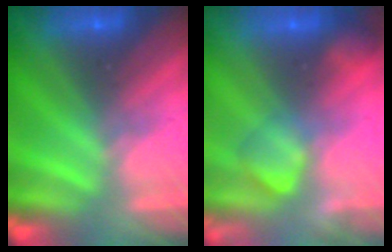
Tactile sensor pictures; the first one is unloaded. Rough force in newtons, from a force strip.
{"total": 2.4}